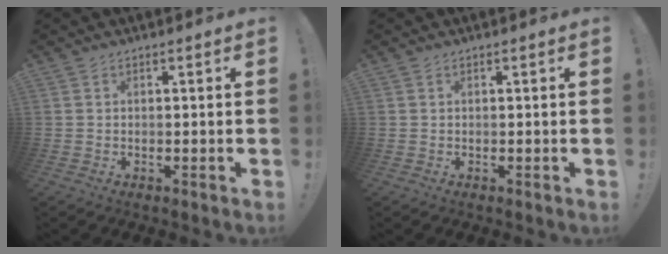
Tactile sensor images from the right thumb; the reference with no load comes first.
{"total": 0.0}